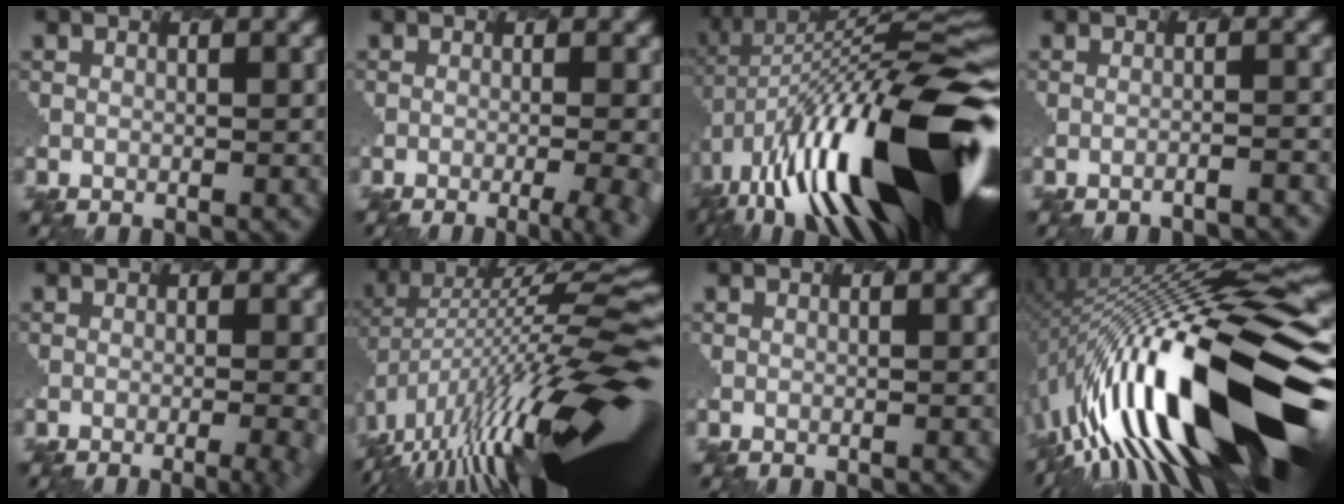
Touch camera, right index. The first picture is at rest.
{"total": 6.9, "force": [-3.3, 2.3, 5.6], "torque": [-0.060, -0.008, -0.031]}
{"total": 18.7, "force": [-4.7, 7.1, 16.7], "torque": [-0.272, 0.001, -0.083]}
{"total": 2.2, "force": [-2.1, 0.0, 0.7], "torque": [-0.016, 0.010, -0.034]}
{"total": 6.2, "force": [-2.6, 2.1, 5.2], "torque": [-0.052, -0.001, -0.026]}
{"total": 15.5, "force": [-4.2, 4.3, 14.3], "torque": [-0.254, 0.019, -0.089]}
{"total": 0.0}
{"total": 19.2, "force": [-2.9, 6.1, 18.0], "torque": [-0.293, 0.008, -0.061]}